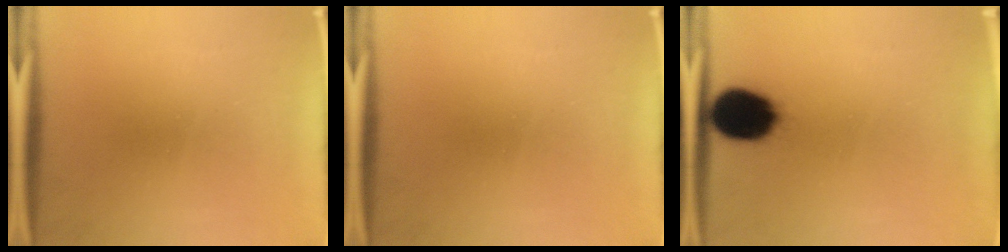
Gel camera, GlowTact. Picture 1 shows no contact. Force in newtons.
{"total": 0.0}
{"total": 13.0}